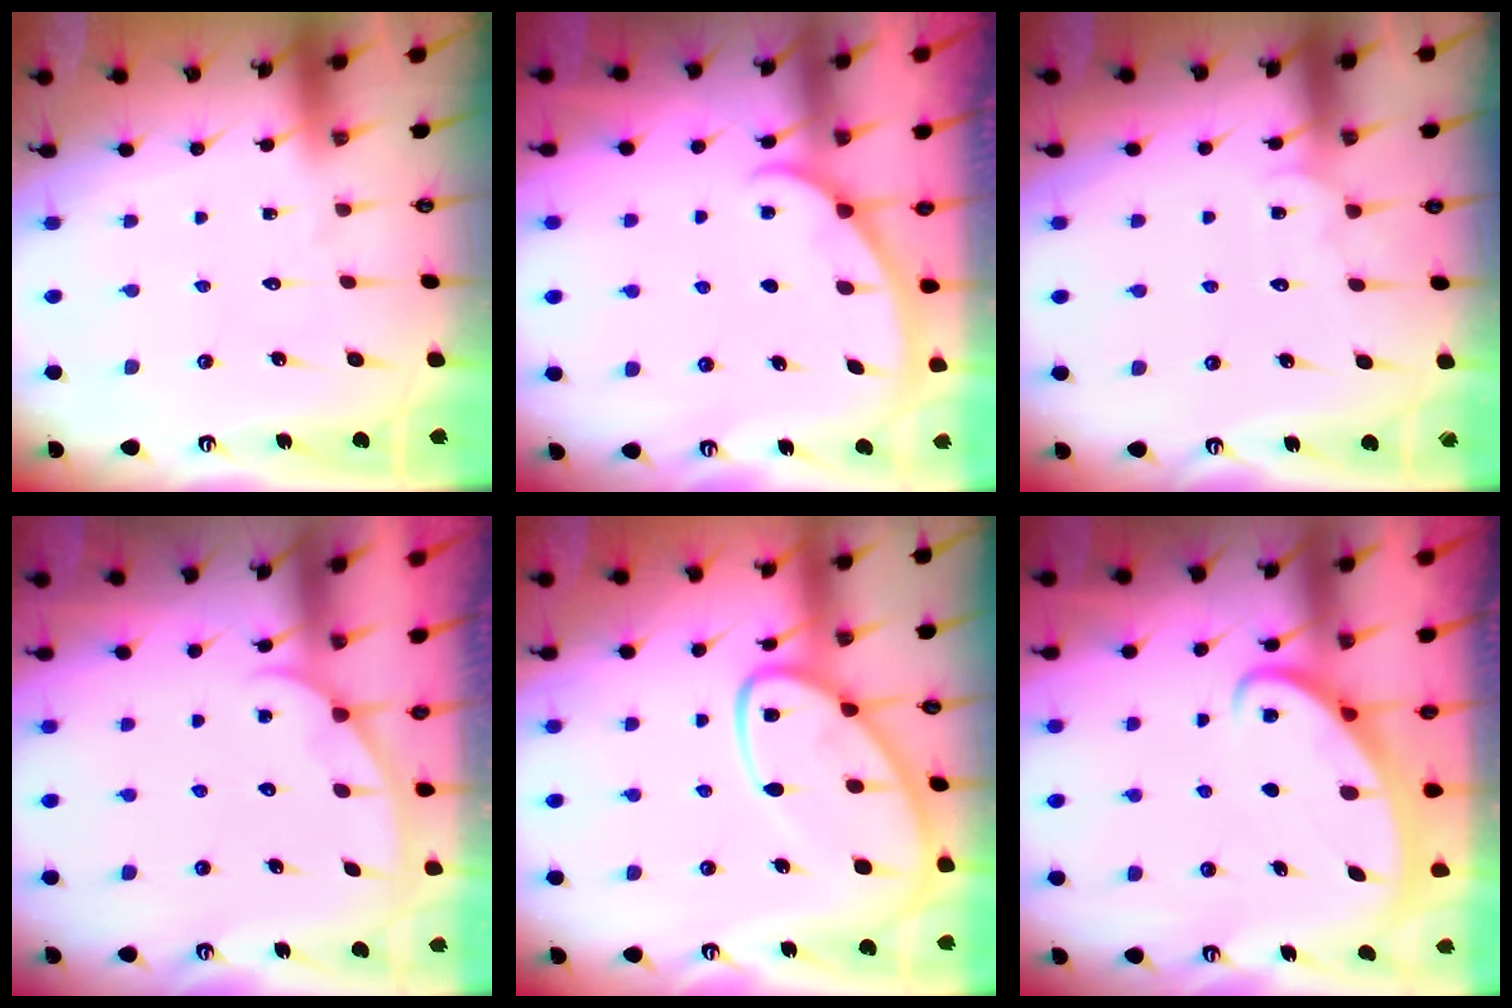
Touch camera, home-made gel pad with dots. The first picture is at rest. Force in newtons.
{"total": 1.0, "press": 1.0, "slide": 0.2}
{"total": 3.8, "press": 3.8, "slide": 0.3}
{"total": 1.5, "press": 1.4, "slide": 0.2}
{"total": 13.4, "press": 13.4, "slide": 1.2}
{"total": 2.4, "press": 2.3, "slide": 0.3}